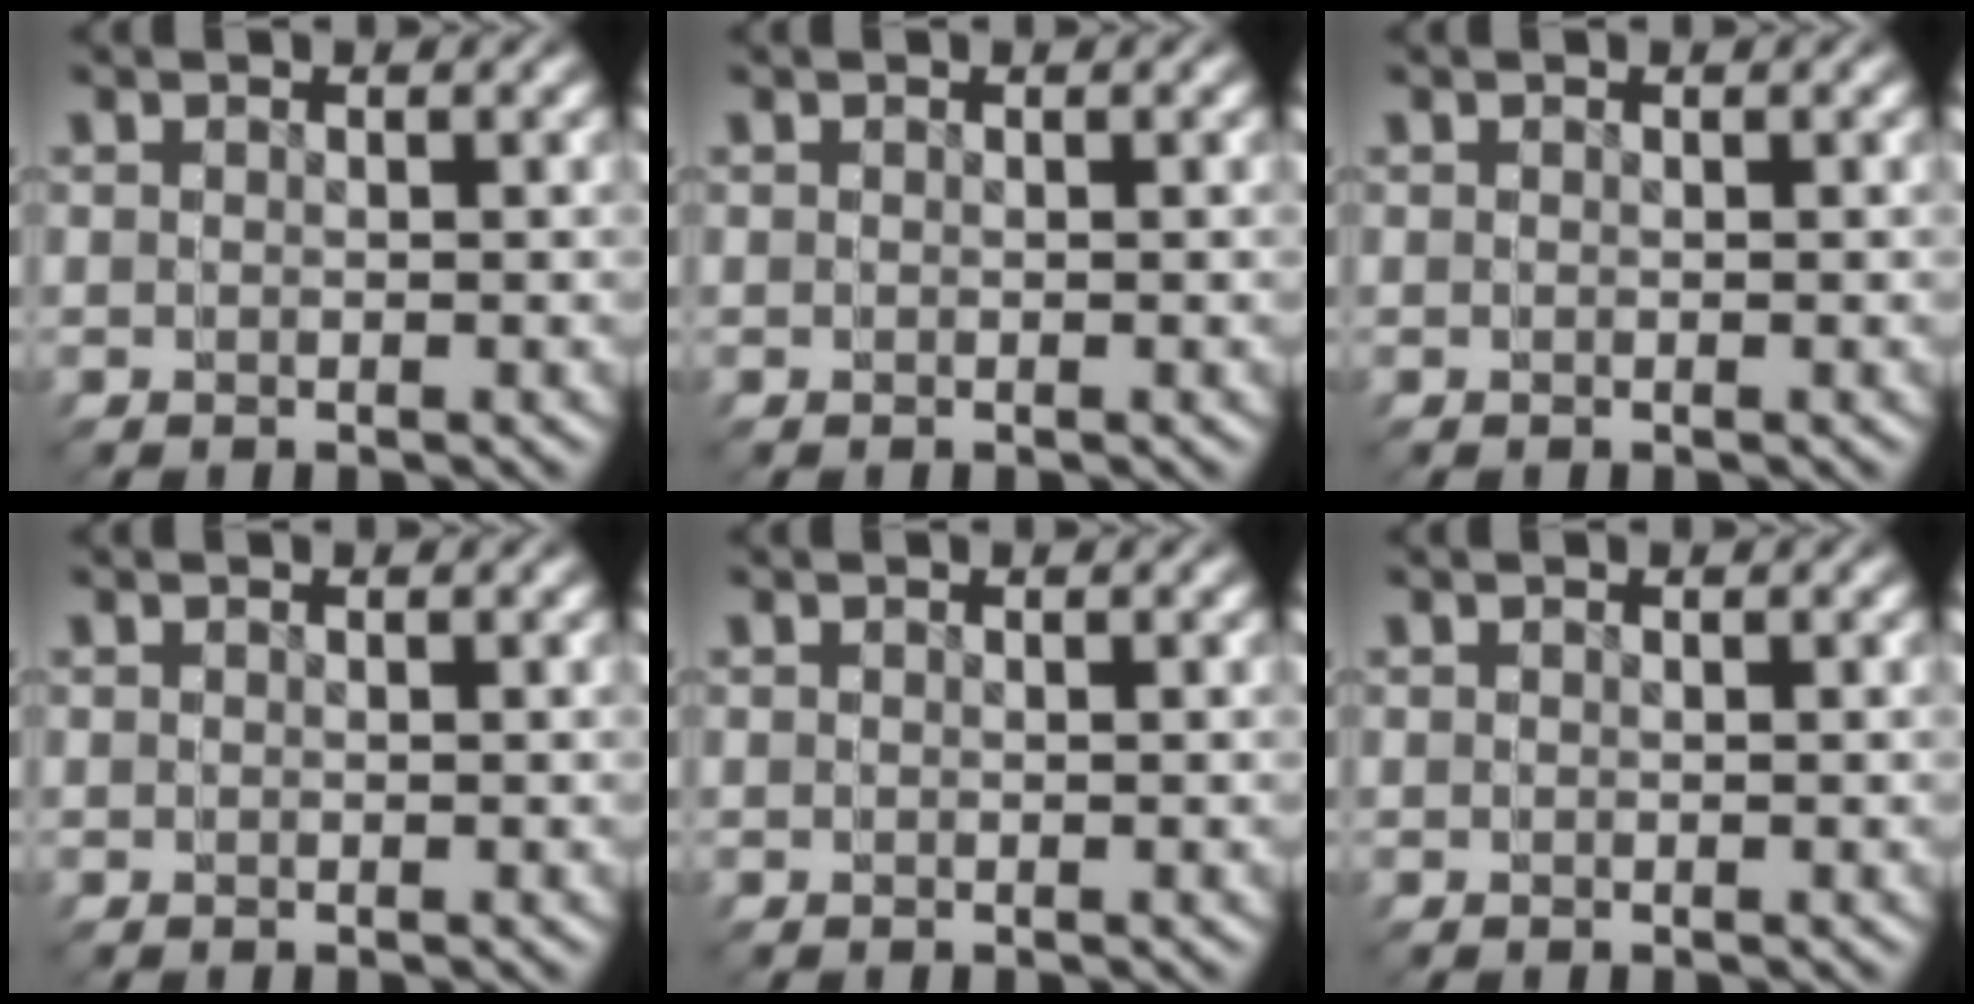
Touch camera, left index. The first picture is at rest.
{"total": 0.0}
{"total": 0.0}
{"total": 0.0}
{"total": 0.0}
{"total": 0.0}